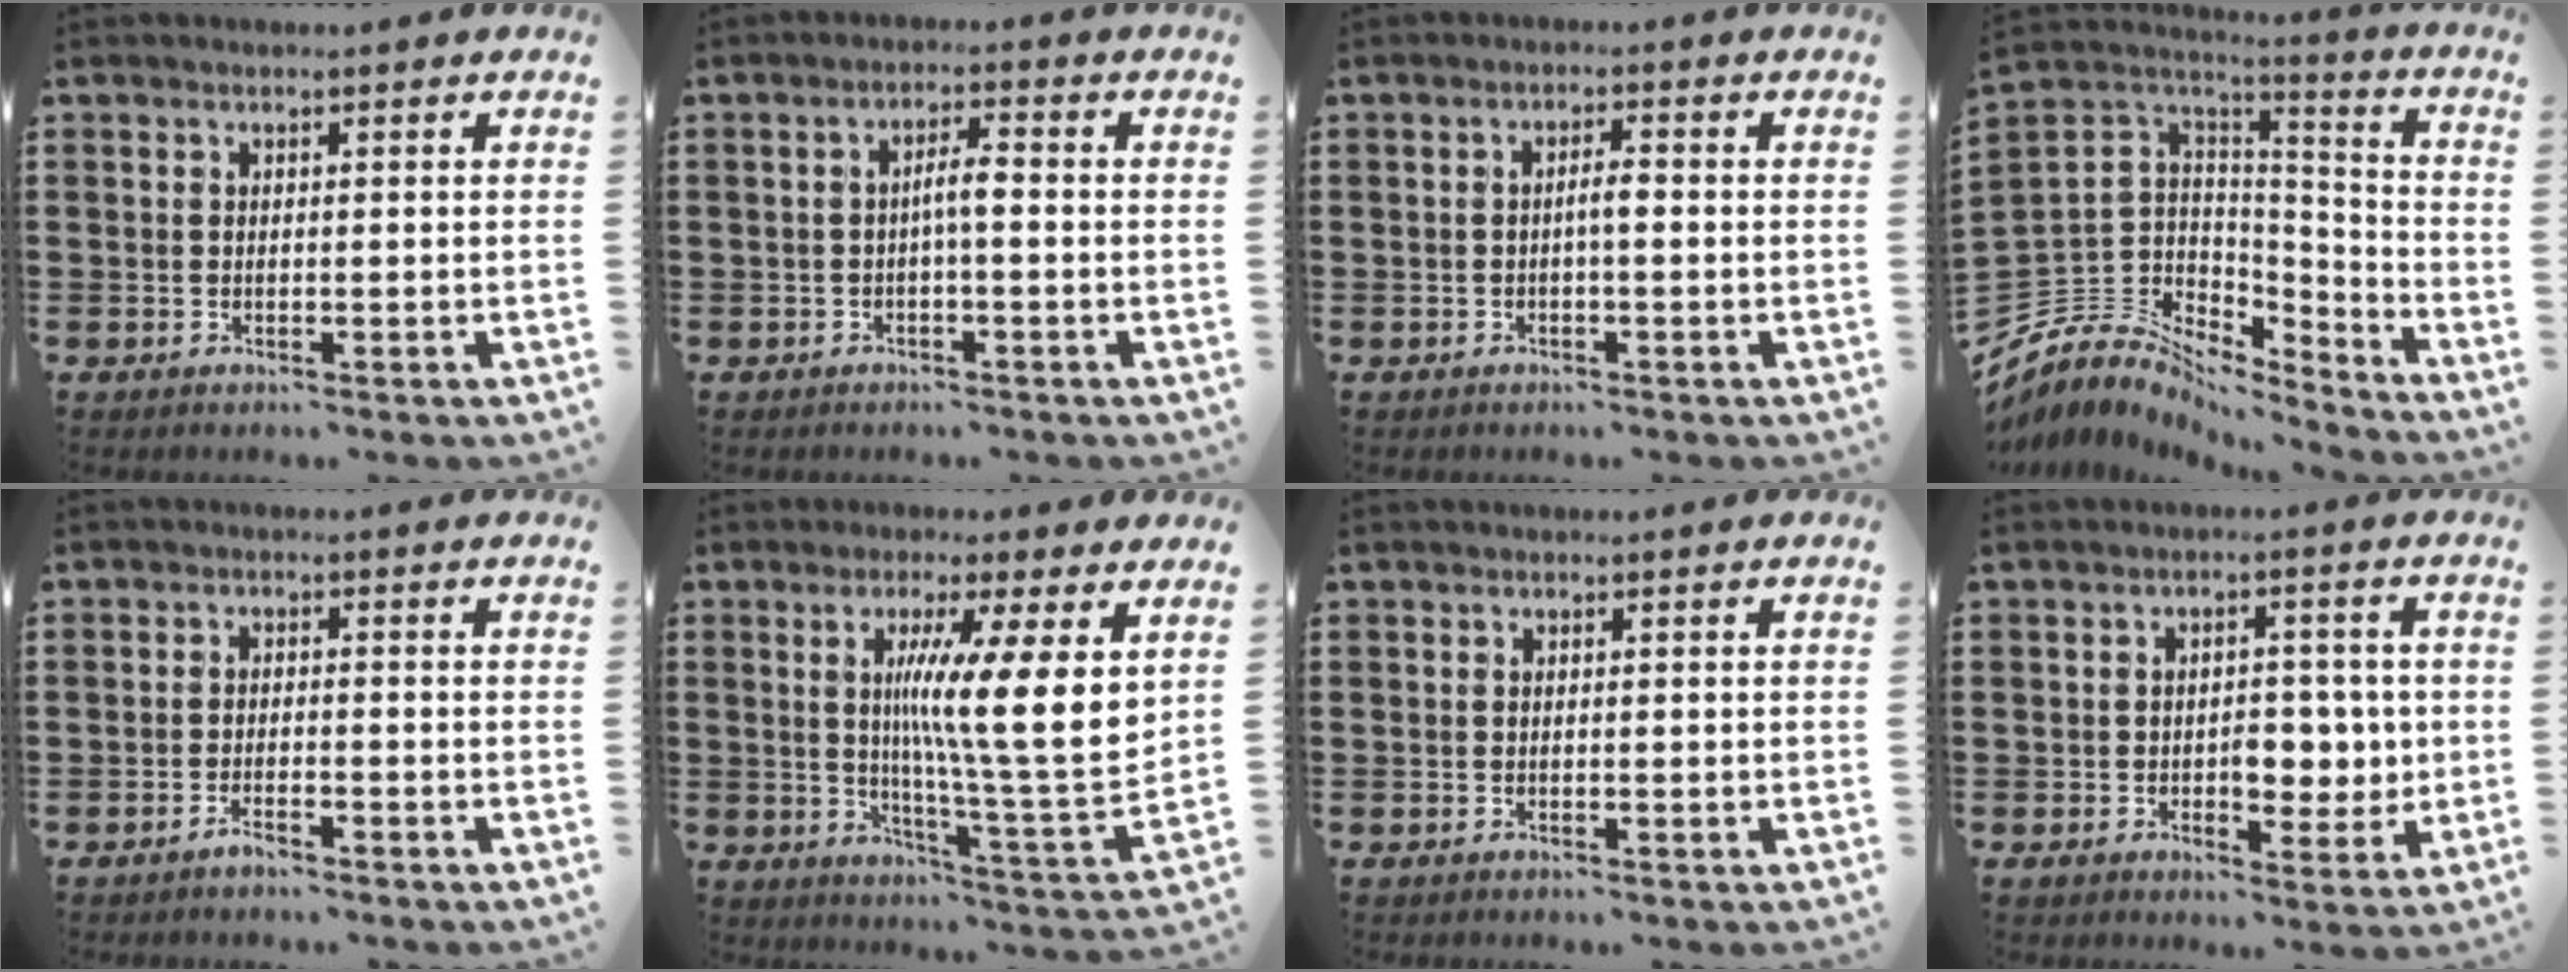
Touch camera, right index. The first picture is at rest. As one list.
[{"total": 3.1, "force": [-0.5, 0.6, 3.0], "torque": [-0.055, 0.004, -0.012]}, {"total": 2.0, "force": [-0.4, 0.4, 1.9], "torque": [-0.036, 0.002, -0.009]}, {"total": 6.5, "force": [-3.6, 5.3, 1.0], "torque": [-0.059, -0.017, -0.073]}, {"total": 1.8, "force": [-1.6, 0.1, 0.9], "torque": [-0.017, 0.000, -0.029]}, {"total": 11.4, "force": [3.7, 0.2, 10.7], "torque": [-0.182, -0.025, 0.054]}, {"total": 0.0}, {"total": 5.8, "force": [-0.6, 3.8, 4.4], "torque": [-0.055, -0.004, -0.019]}]